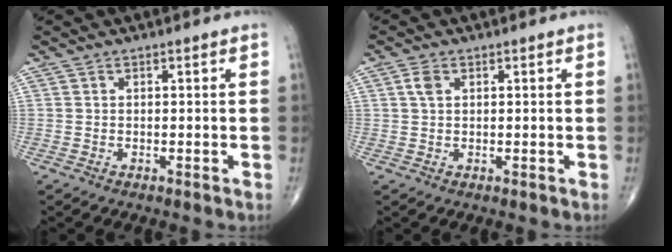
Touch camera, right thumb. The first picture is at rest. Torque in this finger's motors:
{"motor_torque": [-0.49, 0.48, -0.04, 0.05, 0.01]}